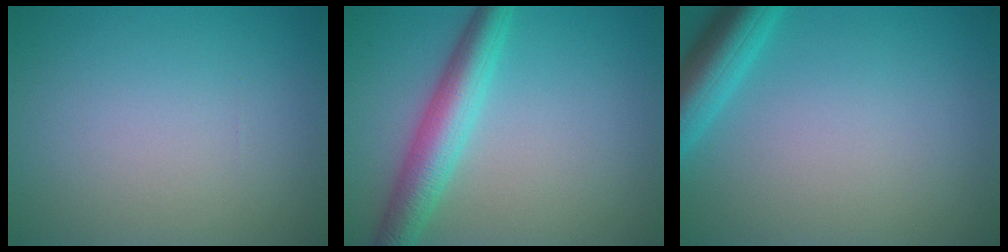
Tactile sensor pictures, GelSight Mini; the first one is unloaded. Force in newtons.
{"total": 5.1, "press": 5.1, "slide": 0.1}
{"total": 4.6, "press": 4.6, "slide": 0.3}